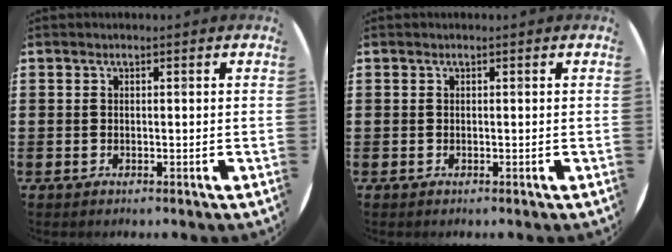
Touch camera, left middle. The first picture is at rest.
{"total": 0.0}